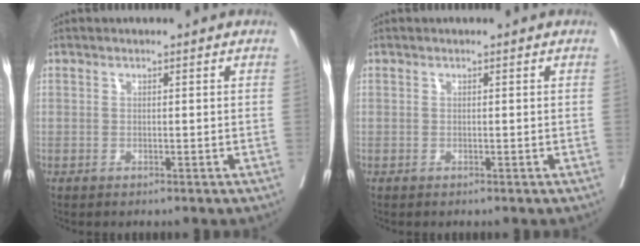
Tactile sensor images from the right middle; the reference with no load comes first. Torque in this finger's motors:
{"motor_torque": [0.05, -0.03, 0.04, 0.00]}